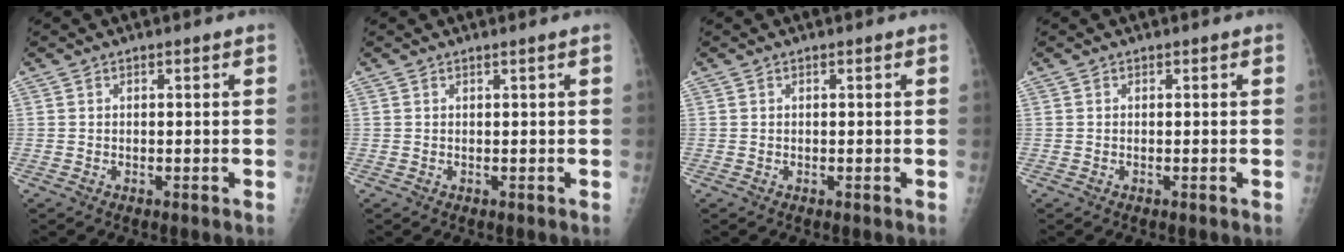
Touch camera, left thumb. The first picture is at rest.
{"total": 0.6, "force": [0.2, -0.3, 0.5], "torque": [-0.019, -0.004, 0.008]}
{"total": 0.0}
{"total": 0.0}